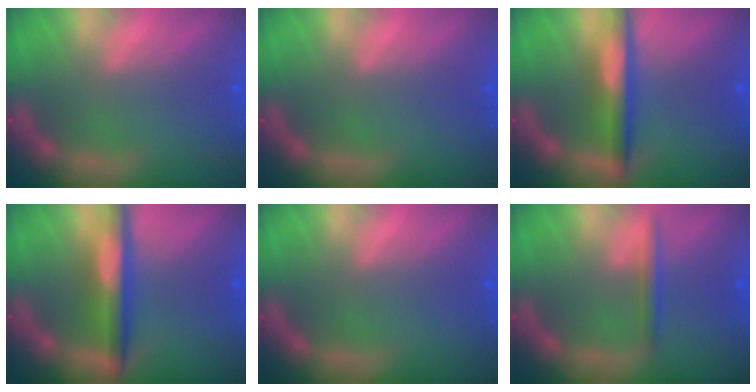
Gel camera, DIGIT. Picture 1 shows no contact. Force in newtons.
{"total": 0.0}
{"total": 5.0}
{"total": 5.5}
{"total": 0.0}
{"total": 1.9}